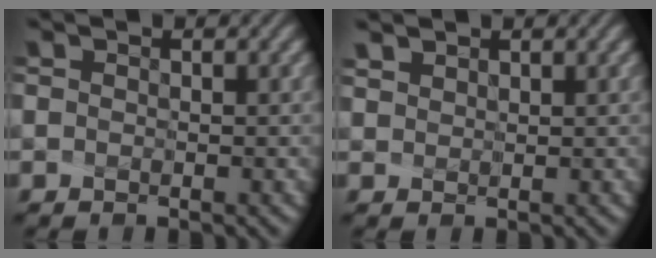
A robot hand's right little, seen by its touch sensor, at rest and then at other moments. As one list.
[{"total": 1.7, "force": [1.4, 0.9, 0.5], "torque": [-0.027, 0.014, 0.030]}]